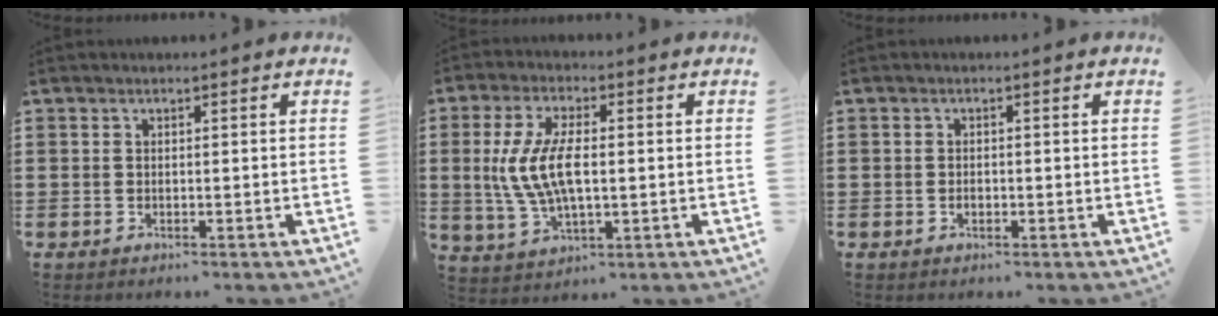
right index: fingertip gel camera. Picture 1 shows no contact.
{"total": 9.0, "force": [0.1, 3.8, 8.2], "torque": [-0.193, -0.005, -0.009]}
{"total": 0.8, "force": [-0.4, 0.5, 0.5], "torque": [-0.011, -0.001, -0.008]}